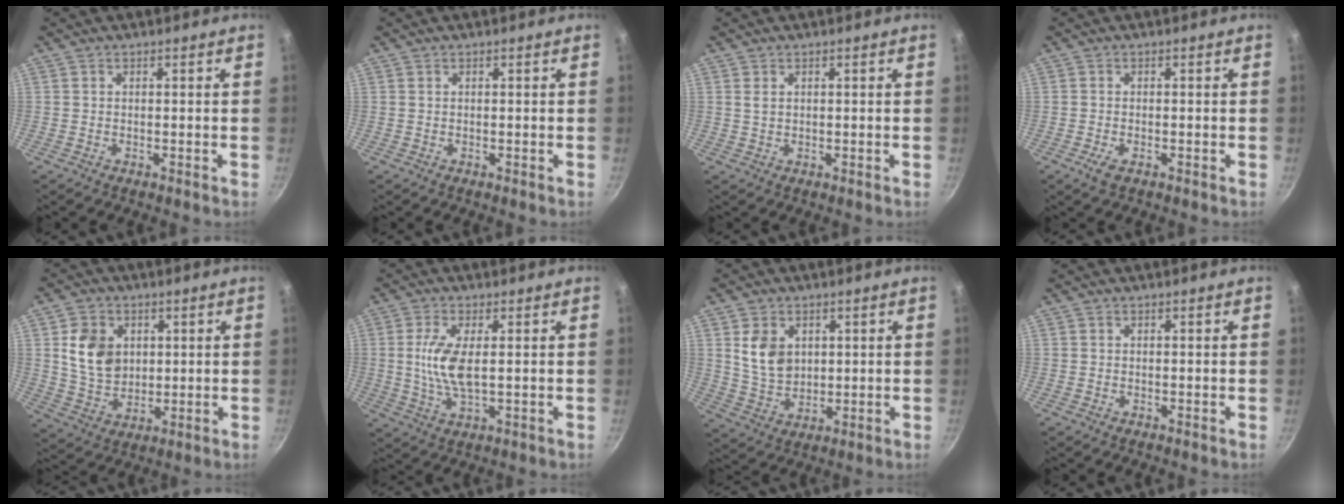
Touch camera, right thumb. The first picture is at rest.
{"total": 0.0}
{"total": 1.4, "force": [0.5, 1.0, 0.9], "torque": [-0.017, 0.000, 0.010]}
{"total": 2.0, "force": [-1.0, 0.9, 1.5], "torque": [-0.039, -0.002, -0.019]}
{"total": 10.3, "force": [2.2, 8.1, 6.0], "torque": [-0.083, -0.014, 0.047]}
{"total": 7.8, "force": [0.7, 3.0, 7.2], "torque": [-0.151, -0.004, 0.016]}
{"total": 8.4, "force": [2.2, 6.3, 5.1], "torque": [-0.074, -0.020, 0.051]}
{"total": 0.0}